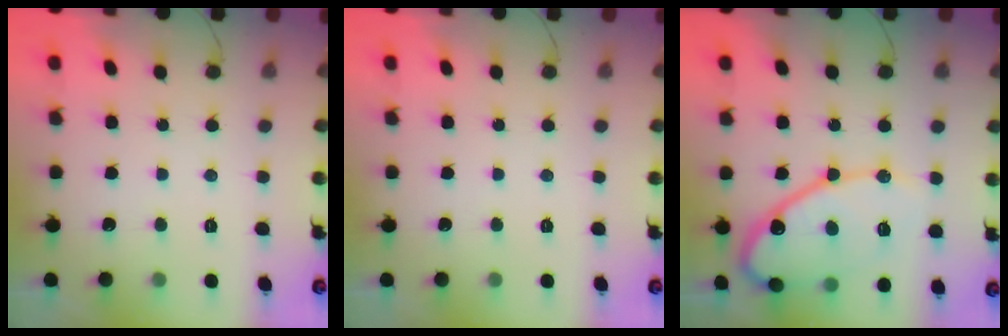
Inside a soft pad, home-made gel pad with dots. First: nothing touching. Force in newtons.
{"total": 0.0}
{"total": 15.4, "press": 15.3, "slide": 1.3}